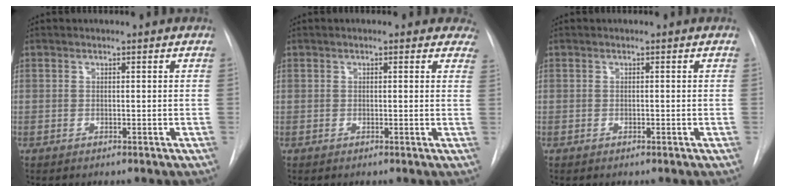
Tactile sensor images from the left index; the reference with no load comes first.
{"total": 5.0, "force": [4.0, 2.3, 1.8], "torque": [0.003, 0.000, 0.031]}
{"total": 0.0}